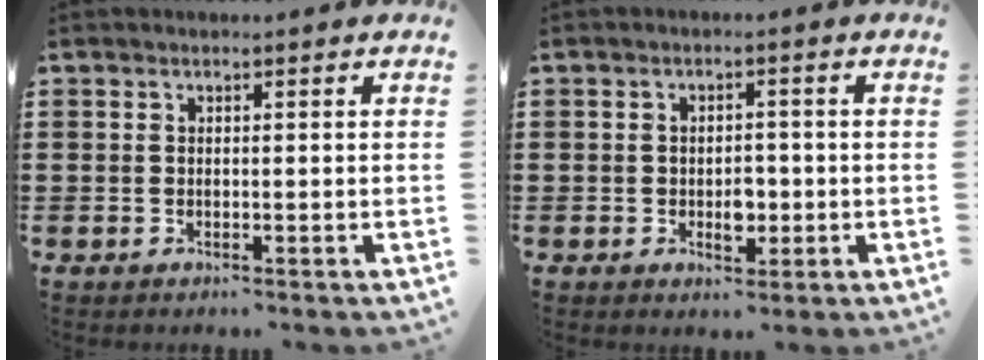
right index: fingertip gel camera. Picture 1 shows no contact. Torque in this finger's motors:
{"motor_torque": [0.79, 0.43, 0.12, 0.03]}